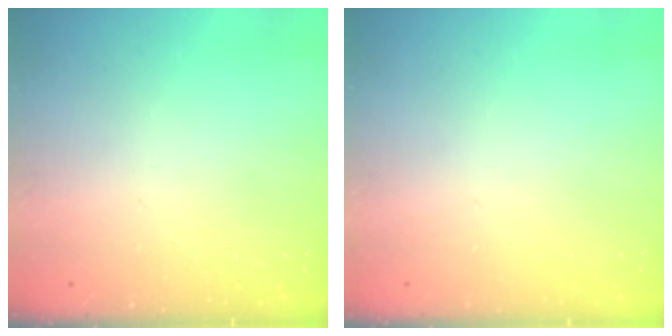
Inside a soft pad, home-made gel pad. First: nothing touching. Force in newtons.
{"total": 0.0}